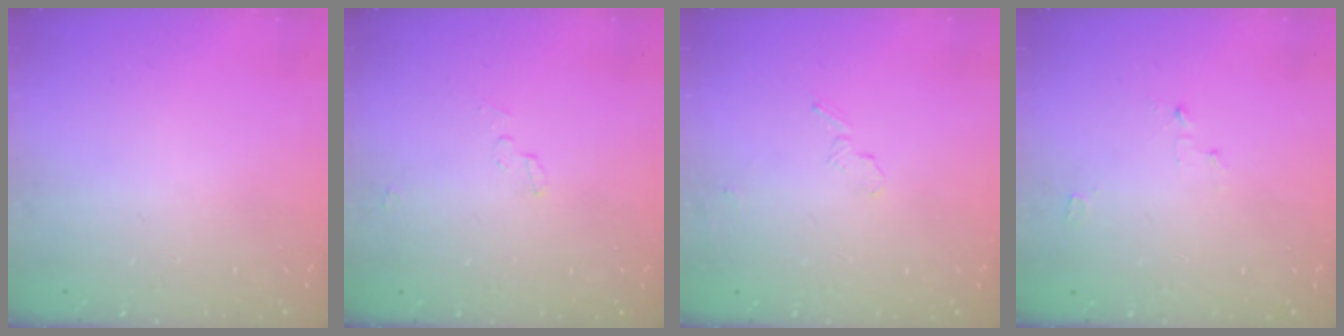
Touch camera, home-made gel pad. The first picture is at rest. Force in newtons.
{"total": 3.4, "press": 3.2, "slide": 1.2}
{"total": 5.3, "press": 5.1, "slide": 1.7}
{"total": 2.7, "press": 2.6, "slide": 0.3}